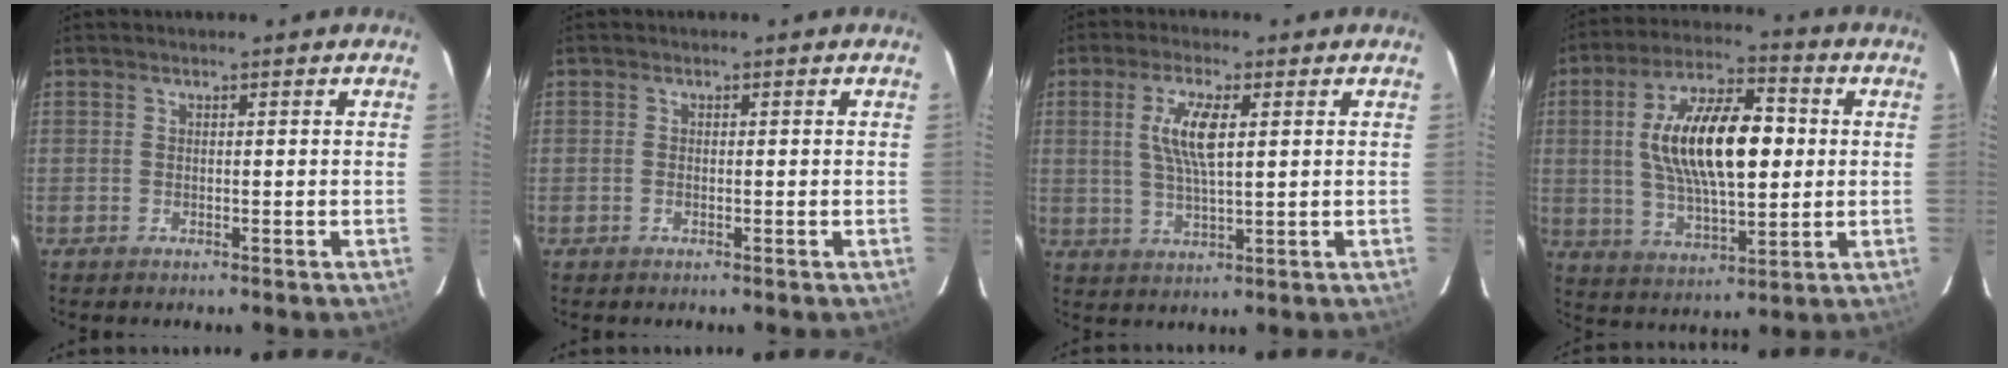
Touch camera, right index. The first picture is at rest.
{"total": 0.6, "force": [-0.2, 0.4, 0.4], "torque": [-0.009, 0.000, -0.004]}
{"total": 7.3, "force": [1.8, 1.8, 6.9], "torque": [-0.135, 0.002, 0.036]}
{"total": 18.2, "force": [2.0, 7.6, 16.4], "torque": [-0.295, 0.019, 0.039]}